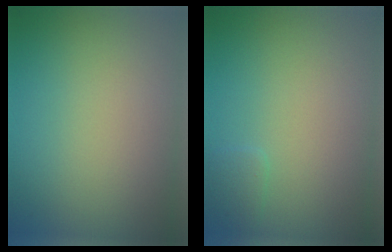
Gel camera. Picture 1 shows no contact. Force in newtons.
{"total": 0.9, "press": 0.9, "slide": 0.1}